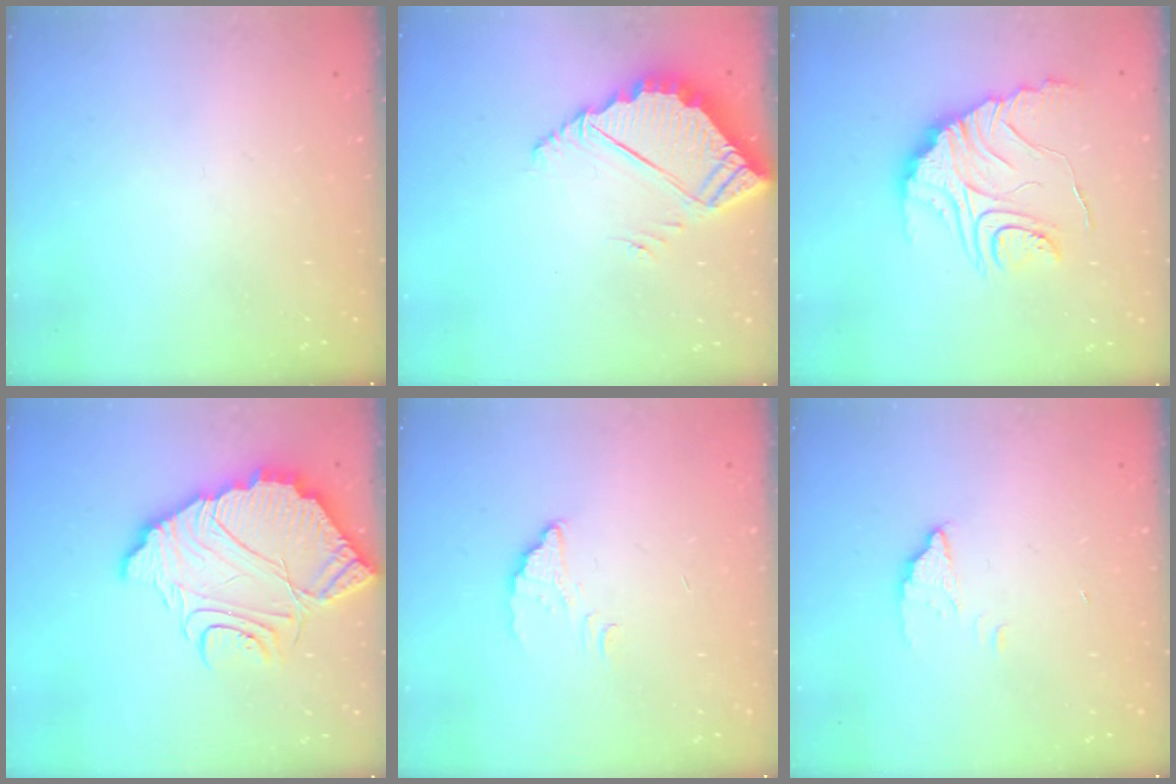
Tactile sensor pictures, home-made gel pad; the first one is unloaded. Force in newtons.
{"total": 5.8, "press": 5.8, "slide": 0.2}
{"total": 13.3, "press": 13.3, "slide": 0.6}
{"total": 15.3, "press": 15.3, "slide": 1.4}
{"total": 2.2, "press": 2.2, "slide": 0.1}
{"total": 2.6, "press": 2.6, "slide": 0.2}